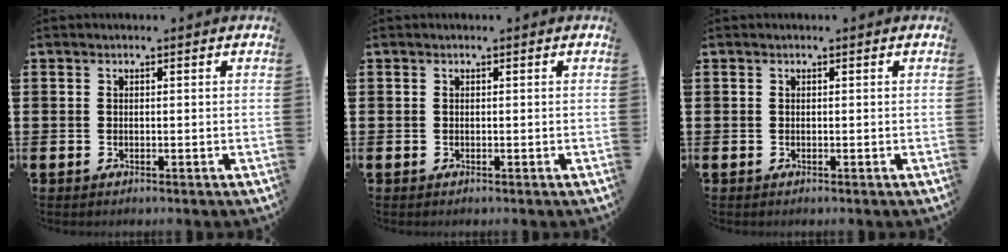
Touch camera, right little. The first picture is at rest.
{"total": 0.0}
{"total": 0.0}